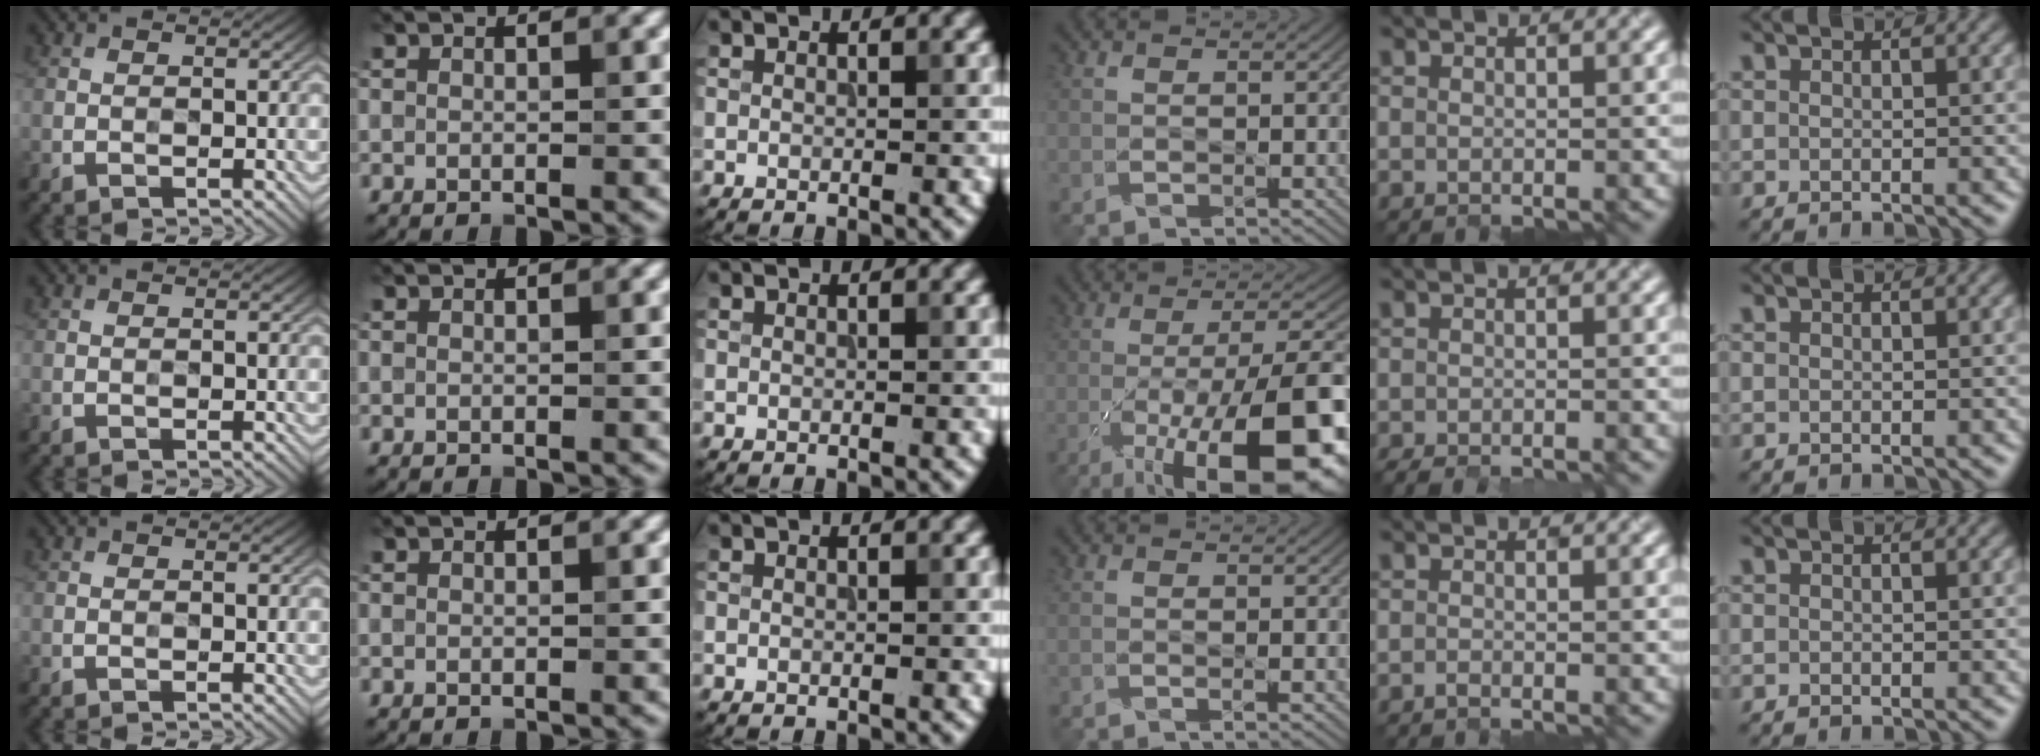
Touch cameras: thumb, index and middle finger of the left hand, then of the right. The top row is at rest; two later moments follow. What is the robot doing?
{"motion": "open", "object": "folder"}